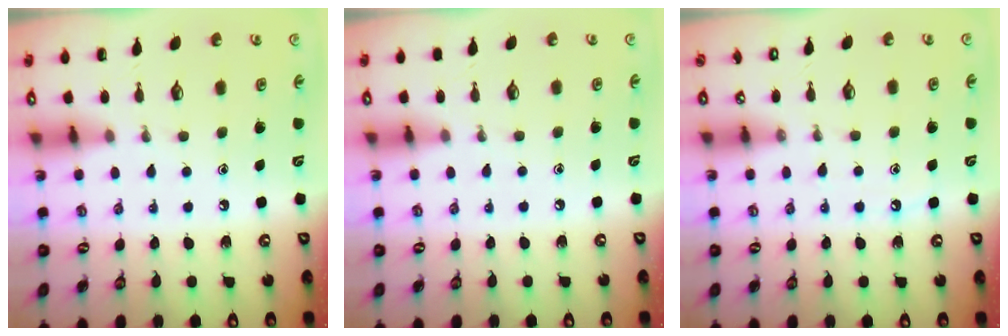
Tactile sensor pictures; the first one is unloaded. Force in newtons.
{"total": 0.0}
{"total": 6.1, "press": 6.1, "slide": 0.5}